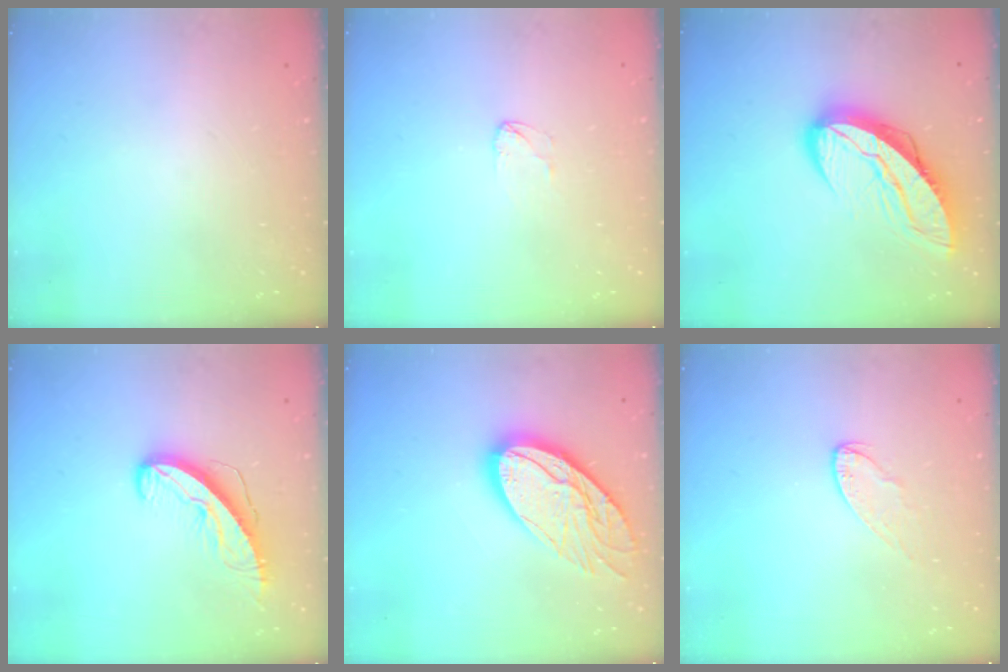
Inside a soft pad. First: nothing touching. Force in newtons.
{"total": 2.5, "press": 2.5, "slide": 0.1}
{"total": 13.6, "press": 13.5, "slide": 1.2}
{"total": 8.7, "press": 8.7, "slide": 0.5}
{"total": 17.9, "press": 17.8, "slide": 1.9}
{"total": 5.5, "press": 5.5, "slide": 0.4}